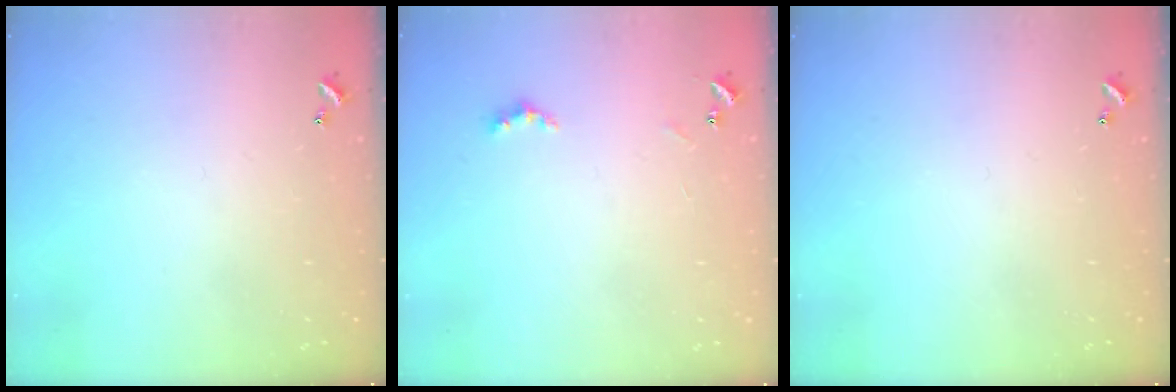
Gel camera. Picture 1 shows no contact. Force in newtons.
{"total": 2.6, "press": 2.5, "slide": 0.6}
{"total": 0.0}